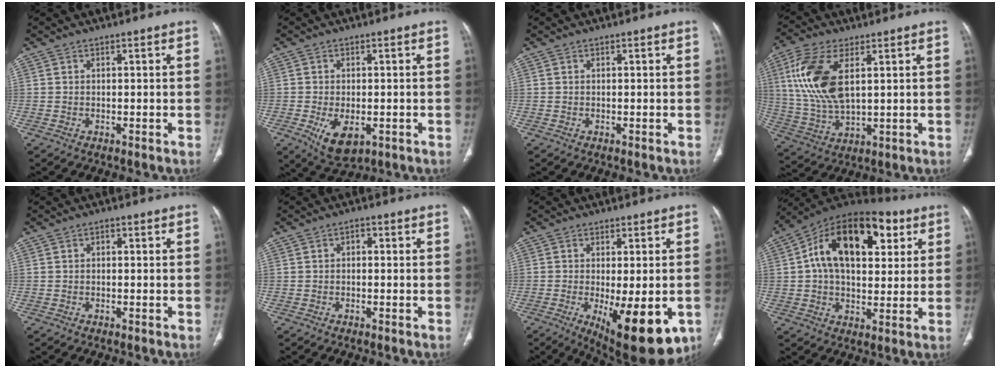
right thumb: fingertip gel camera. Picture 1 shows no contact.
{"total": 7.3, "force": [-2.3, 4.0, 5.6], "torque": [-0.093, -0.005, -0.025]}
{"total": 0.0}
{"total": 14.7, "force": [4.0, 7.1, 12.2], "torque": [-0.269, -0.010, 0.087]}
{"total": 0.7, "force": [0.0, 0.5, 0.5], "torque": [-0.008, 0.003, -0.002]}
{"total": 1.4, "force": [0.0, 1.0, 1.0], "torque": [-0.011, 0.009, -0.004]}
{"total": 15.6, "force": [-5.3, 5.7, 13.5], "torque": [-0.164, -0.016, -0.059]}
{"total": 22.4, "force": [6.9, 12.9, 17.0], "torque": [-0.249, 0.018, 0.101]}